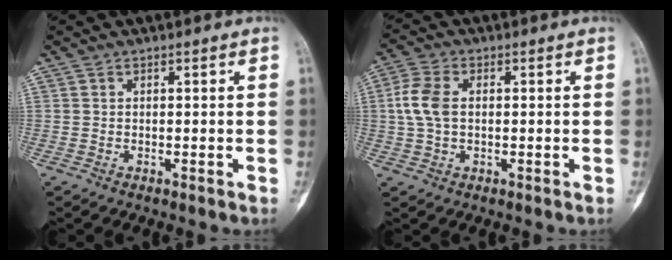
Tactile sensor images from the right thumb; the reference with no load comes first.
{"total": 6.4, "force": [0.5, 4.0, 5.0], "torque": [-0.119, 0.013, 0.006]}